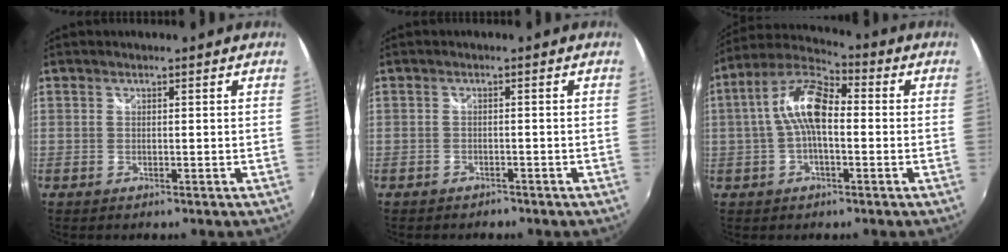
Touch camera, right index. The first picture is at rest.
{"total": 2.1, "force": [-1.8, 1.1, 0.4], "torque": [-0.014, -0.005, -0.025]}
{"total": 10.9, "force": [-0.1, 4.7, 9.8], "torque": [-0.200, 0.025, -0.007]}